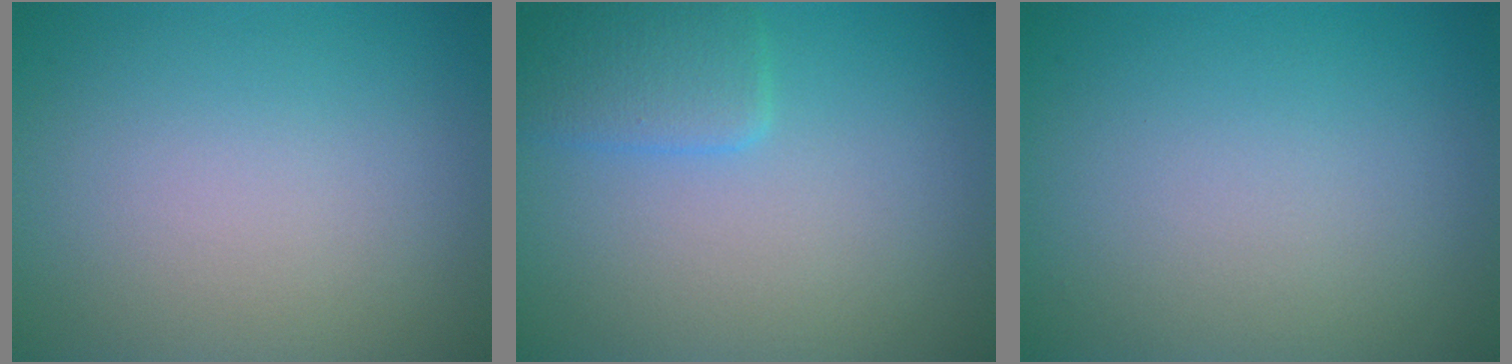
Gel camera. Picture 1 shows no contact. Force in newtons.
{"total": 2.6, "press": 2.5, "slide": 0.3}
{"total": 0.0}